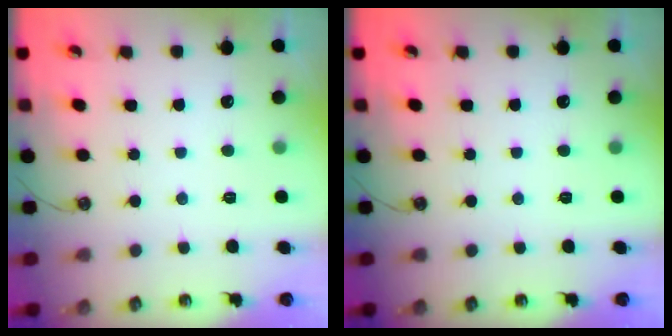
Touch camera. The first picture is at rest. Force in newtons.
{"total": 0.0}